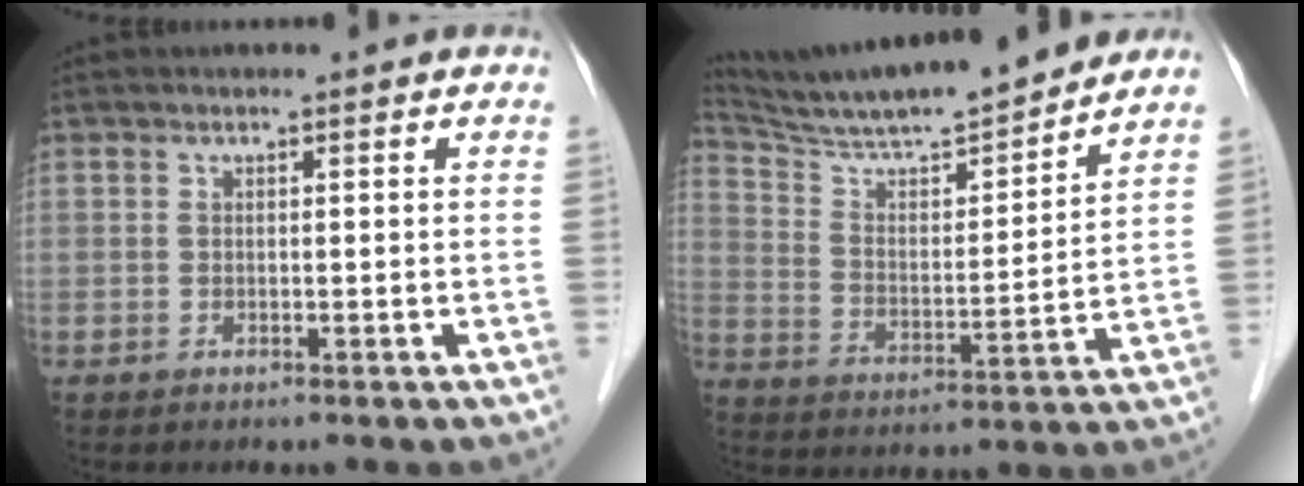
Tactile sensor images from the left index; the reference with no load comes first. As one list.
[{"total": 17.1, "force": [15.7, 0.7, 6.9], "torque": [-0.127, 0.001, 0.261]}]